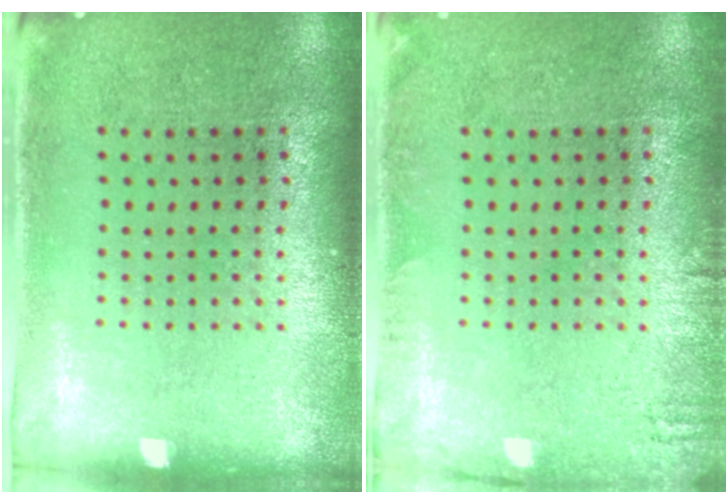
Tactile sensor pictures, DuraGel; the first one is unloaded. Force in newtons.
{"total": 1.4, "press": 1.3, "slide": 0.2}